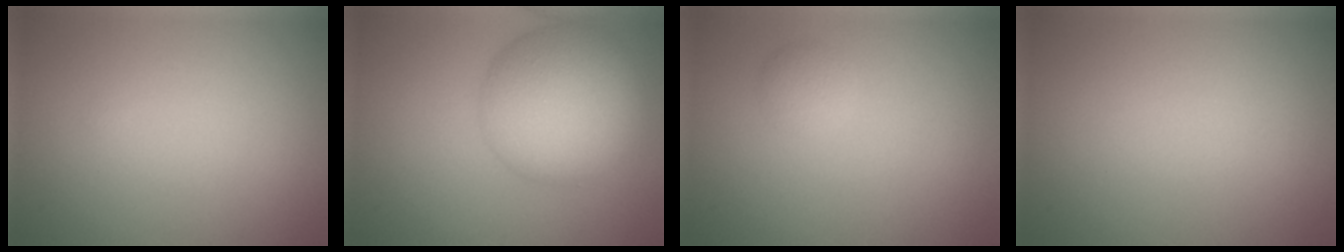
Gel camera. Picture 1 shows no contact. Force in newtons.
{"total": 9.2, "press": 9.2, "slide": 0.5}
{"total": 1.3, "press": 1.3, "slide": 0.2}
{"total": 0.0}